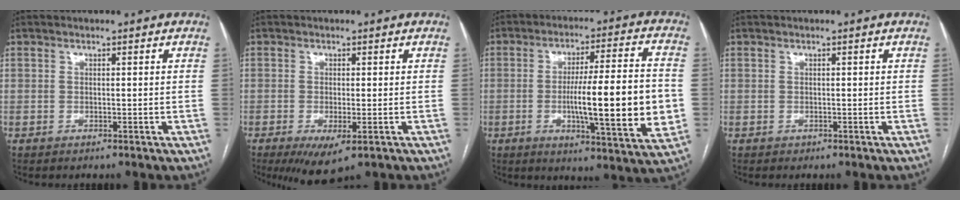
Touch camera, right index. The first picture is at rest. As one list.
[{"total": 5.5, "force": [-2.7, 1.6, 4.6], "torque": [-0.070, -0.015, -0.035]}, {"total": 17.7, "force": [-2.2, 1.3, 17.5], "torque": [-0.256, -0.002, -0.032]}, {"total": 0.0}]